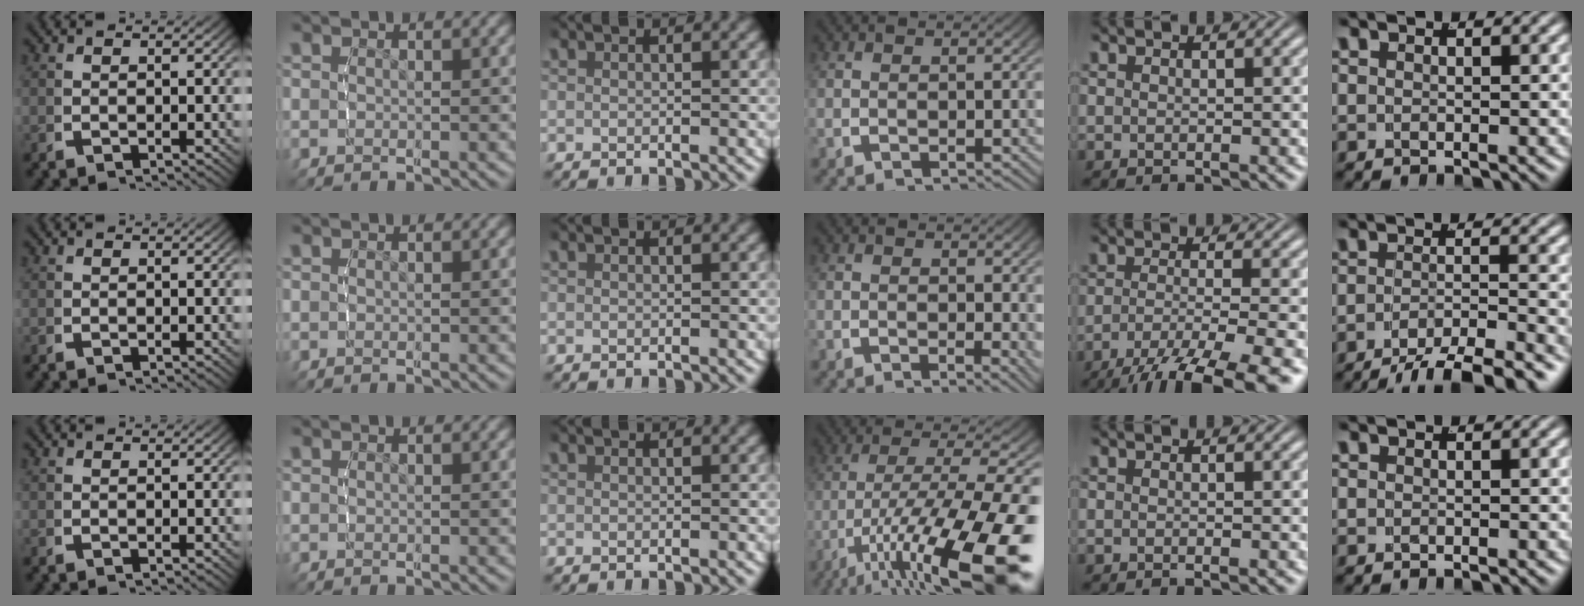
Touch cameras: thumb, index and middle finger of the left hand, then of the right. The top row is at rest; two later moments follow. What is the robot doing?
{"motion": "lift_and_place", "object": "condiment"}